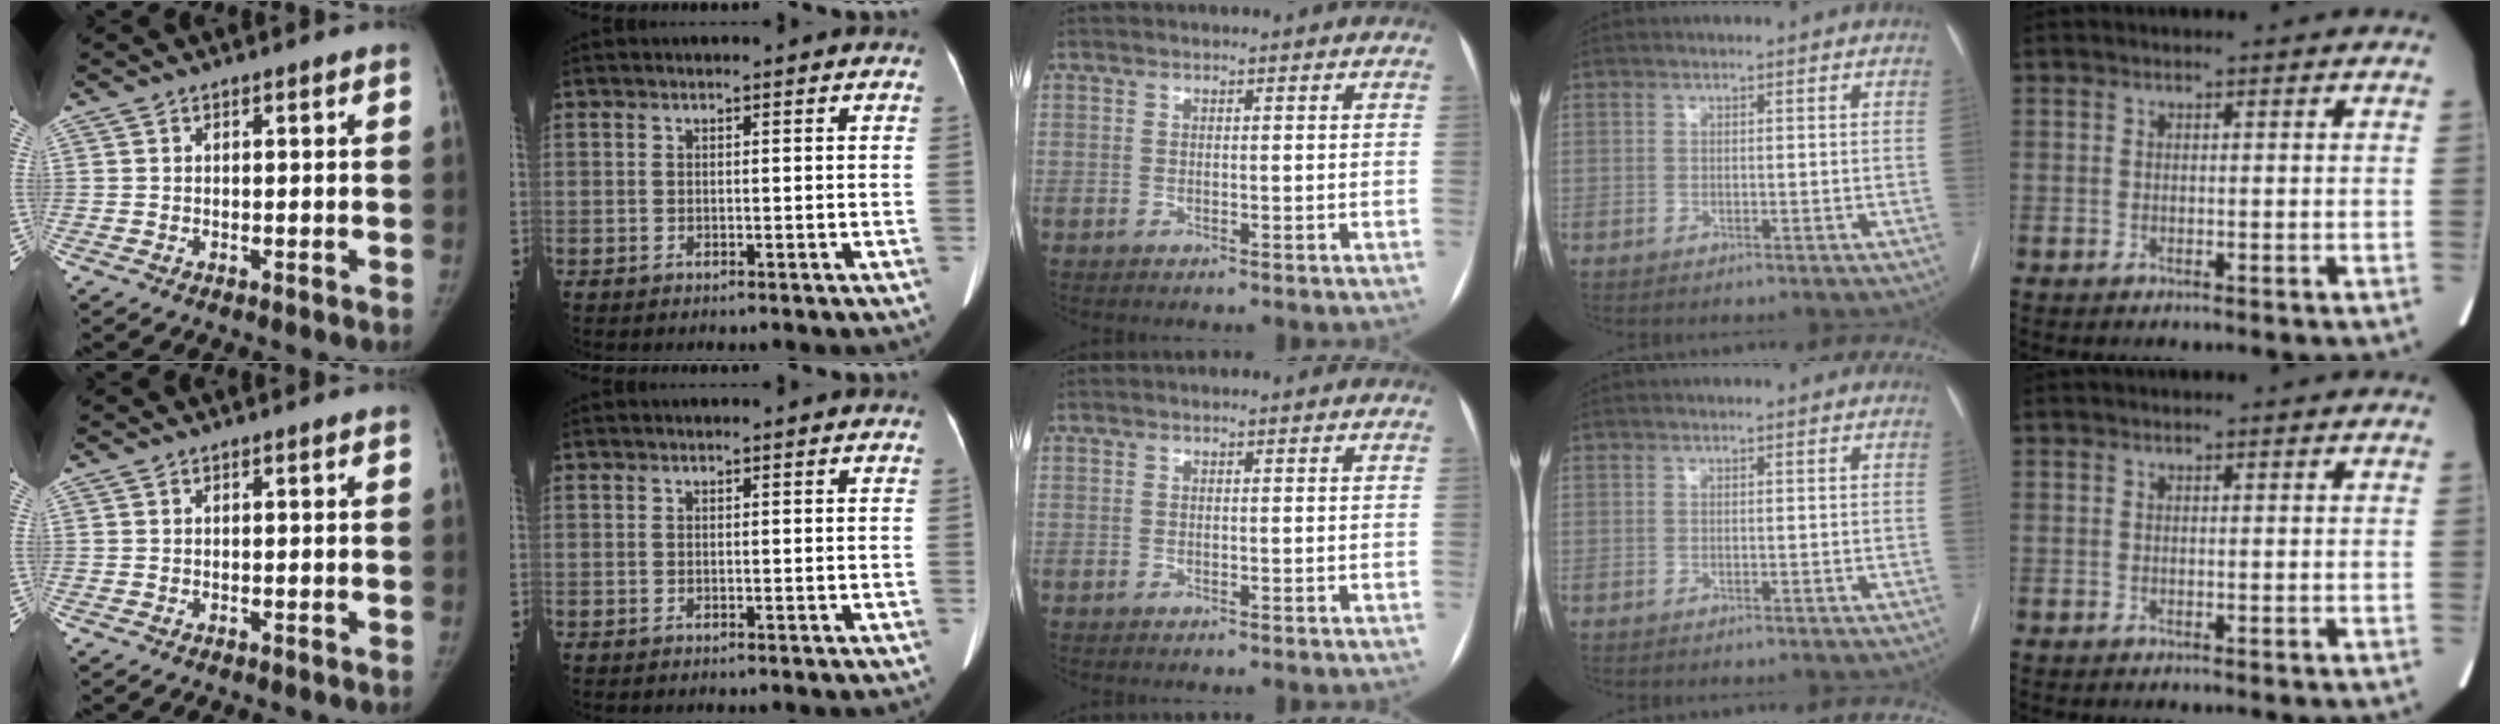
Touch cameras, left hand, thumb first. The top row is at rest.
{}